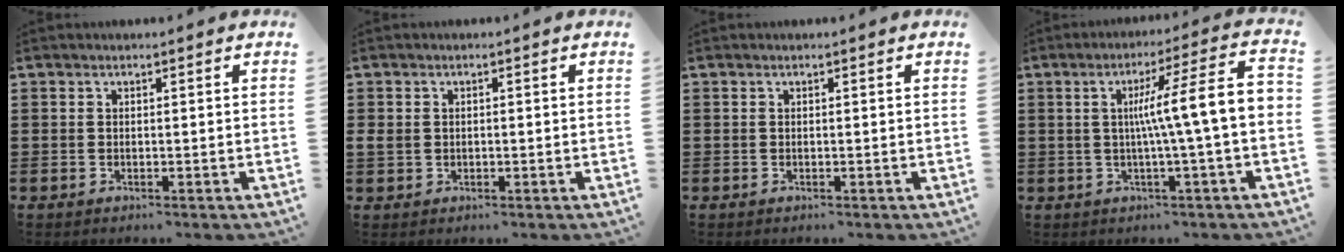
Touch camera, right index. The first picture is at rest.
{"total": 1.3, "force": [-0.2, 1.1, 0.6], "torque": [-0.022, 0.001, -0.008]}
{"total": 0.0}
{"total": 9.3, "force": [0.1, -0.2, 9.3], "torque": [-0.155, -0.011, -0.007]}